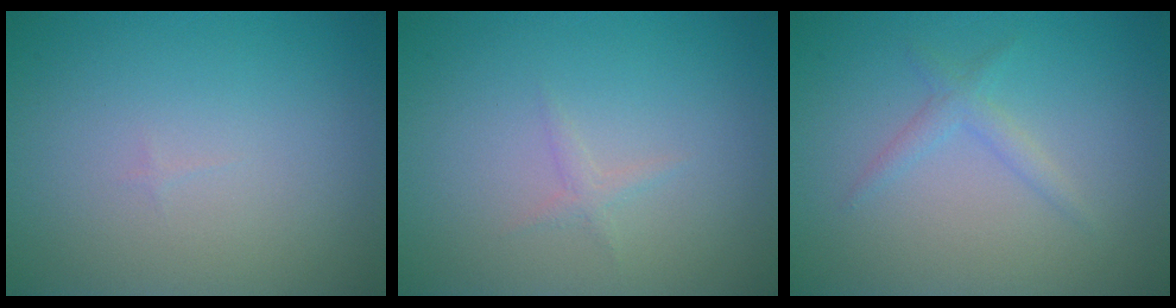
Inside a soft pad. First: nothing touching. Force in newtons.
{"total": 0.7, "press": 0.7, "slide": 0.0}
{"total": 1.4, "press": 1.4, "slide": 0.0}